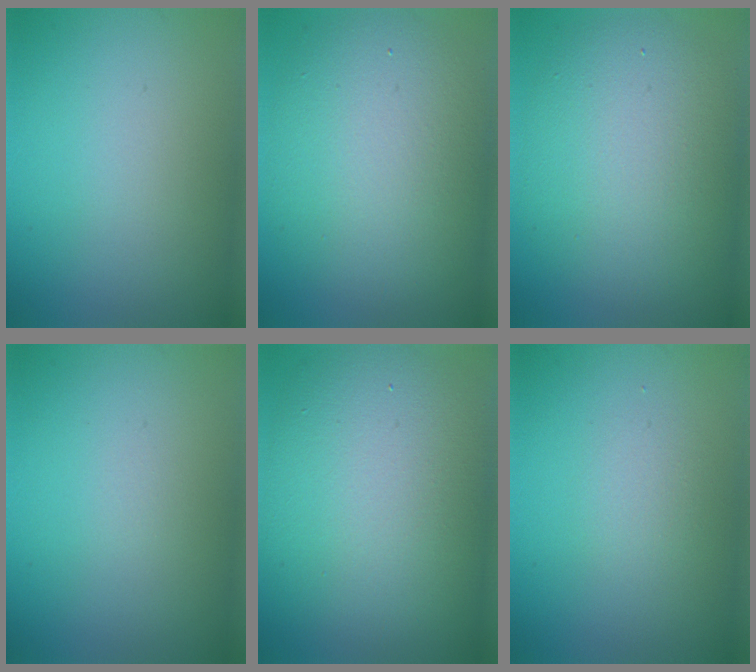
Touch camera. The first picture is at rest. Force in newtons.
{"total": 9.6, "press": 9.5, "slide": 0.9}
{"total": 8.7, "press": 8.7, "slide": 0.5}
{"total": 0.0}
{"total": 12.0, "press": 12.0, "slide": 0.6}
{"total": 1.2, "press": 1.2, "slide": 0.1}